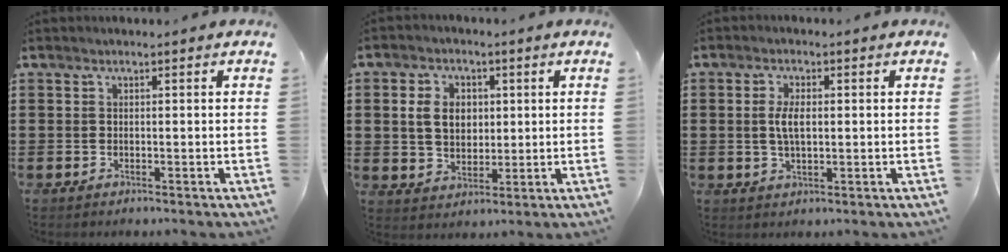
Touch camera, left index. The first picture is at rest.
{"total": 5.6, "force": [1.1, 4.2, 3.5], "torque": [-0.082, 0.007, 0.014]}
{"total": 3.6, "force": [0.2, 1.5, 3.3], "torque": [-0.074, 0.002, -0.001]}